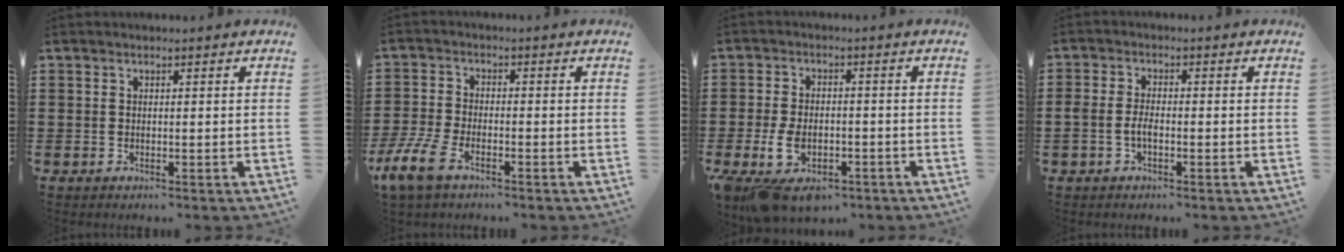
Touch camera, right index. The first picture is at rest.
{"total": 5.6, "force": [-3.6, 1.9, 3.9], "torque": [-0.105, -0.009, -0.074]}
{"total": 6.3, "force": [-3.0, 3.5, 4.2], "torque": [-0.105, -0.003, -0.059]}
{"total": 2.4, "force": [-0.9, 1.0, 2.0], "torque": [-0.047, 0.000, -0.018]}